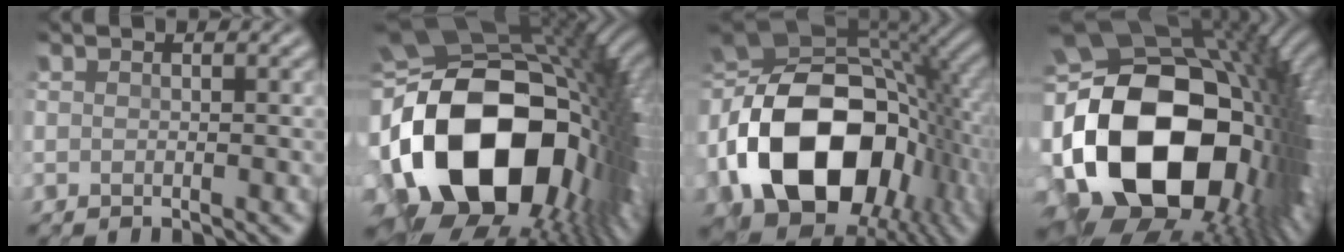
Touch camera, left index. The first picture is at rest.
{"total": 20.2, "force": [-2.8, 13.5, 14.7], "torque": [-0.311, -0.033, -0.018]}
{"total": 19.3, "force": [-4.1, 12.8, 13.8], "torque": [-0.299, -0.021, -0.059]}
{"total": 21.9, "force": [-1.9, 14.8, 16.1], "torque": [-0.344, -0.036, 0.000]}